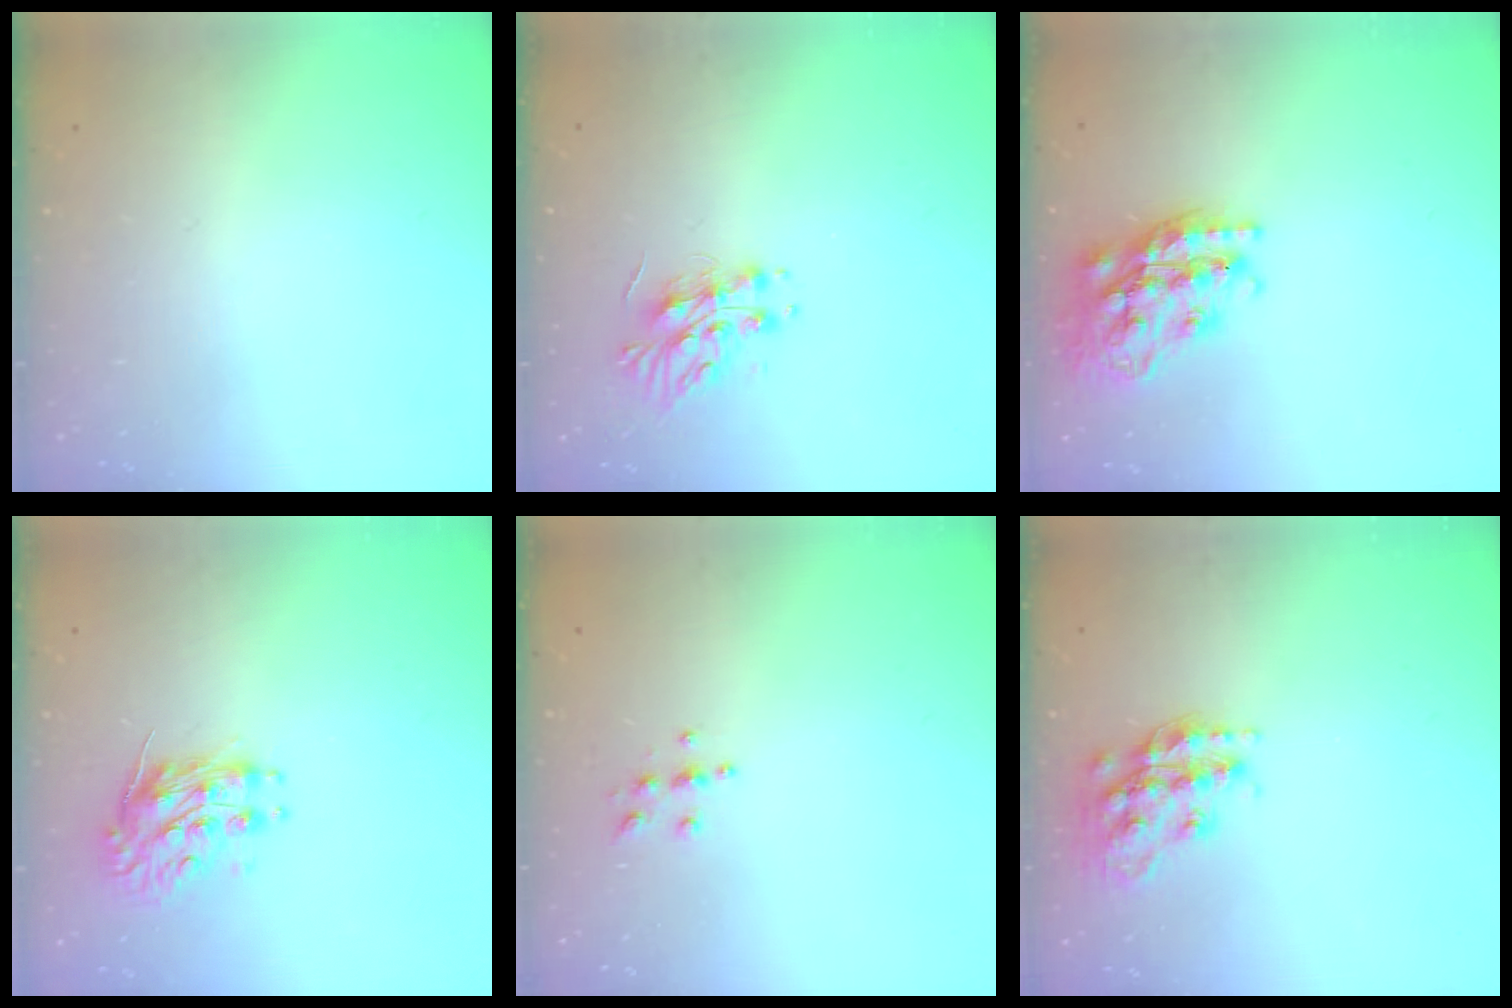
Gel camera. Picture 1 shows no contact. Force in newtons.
{"total": 11.1, "press": 11.1, "slide": 0.2}
{"total": 22.6, "press": 22.5, "slide": 1.7}
{"total": 9.2, "press": 9.2, "slide": 0.2}
{"total": 4.6, "press": 4.6, "slide": 0.5}
{"total": 17.3, "press": 17.3, "slide": 1.2}